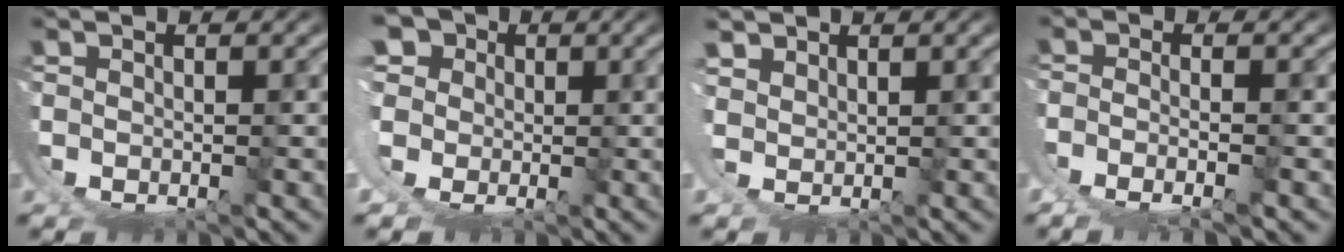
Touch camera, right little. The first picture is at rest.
{"total": 10.1, "force": [3.3, 8.9, 3.6], "torque": [-0.101, -0.007, 0.035]}
{"total": 2.4, "force": [2.1, 1.1, -0.1], "torque": [-0.021, 0.003, 0.036]}
{"total": 2.8, "force": [-0.7, 0.8, 2.6], "torque": [-0.056, -0.016, -0.002]}